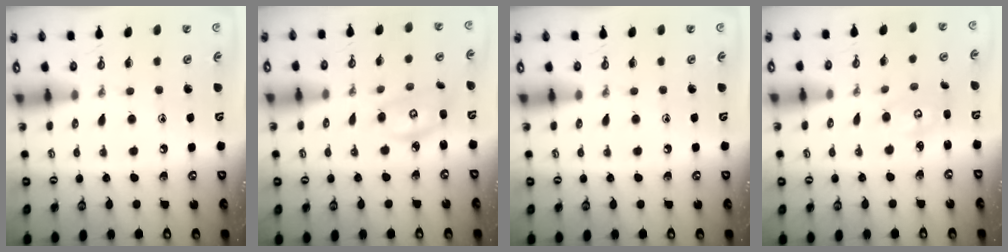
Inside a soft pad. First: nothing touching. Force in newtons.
{"total": 4.5, "press": 4.5, "slide": 0.3}
{"total": 0.0}
{"total": 3.3, "press": 3.3, "slide": 0.4}